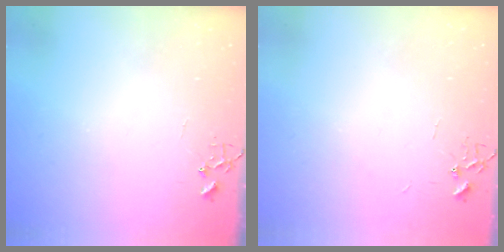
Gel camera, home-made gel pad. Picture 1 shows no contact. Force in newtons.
{"total": 2.4, "press": 2.4, "slide": 0.3}